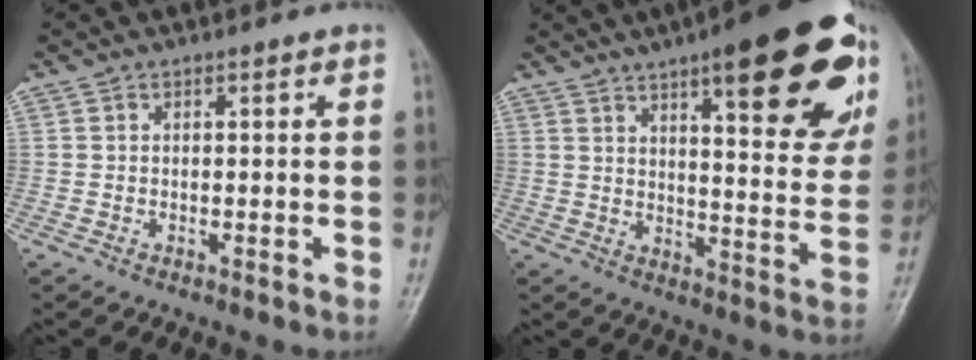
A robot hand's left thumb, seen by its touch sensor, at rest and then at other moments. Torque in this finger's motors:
{"motor_torque": [2.89, 2.12, 1.68, -1.09, 0.11]}